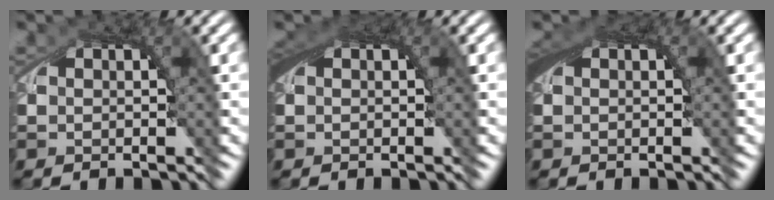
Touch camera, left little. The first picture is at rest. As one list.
[{"total": 2.4, "force": [0.4, 1.3, 2.0], "torque": [-0.035, -0.002, 0.008]}, {"total": 2.4, "force": [0.1, 1.4, 2.0], "torque": [-0.036, -0.003, 0.004]}]